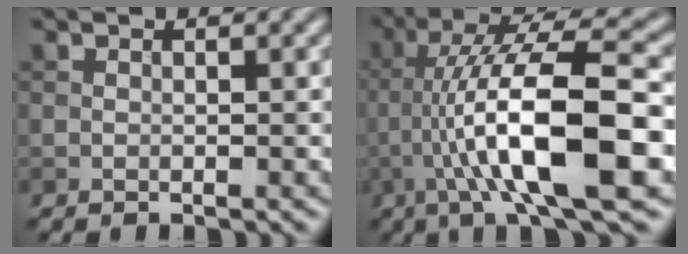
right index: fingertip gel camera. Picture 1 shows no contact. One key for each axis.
{"total": 12.3, "fx": -2.6, "fy": 2.8, "fz": 11.7, "tx": -0.196, "ty": 0.017, "tz": -0.041}